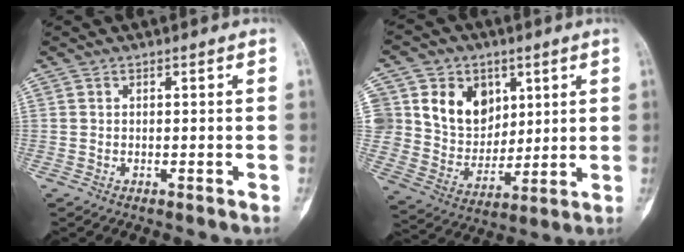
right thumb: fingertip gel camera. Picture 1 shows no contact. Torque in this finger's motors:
{"motor_torque": [-0.50, 1.00, 0.96, 0.64, 0.09]}